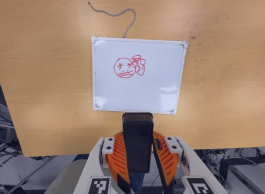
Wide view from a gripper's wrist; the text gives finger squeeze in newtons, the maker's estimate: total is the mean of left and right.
{"total": 9.8, "left": 8.0, "right": 11.7}